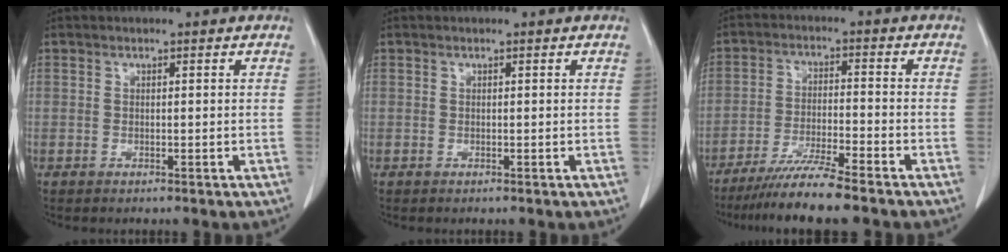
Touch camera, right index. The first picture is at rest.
{"total": 0.0}
{"total": 7.8, "force": [-6.5, -0.7, 4.3], "torque": [-0.077, -0.027, -0.117]}